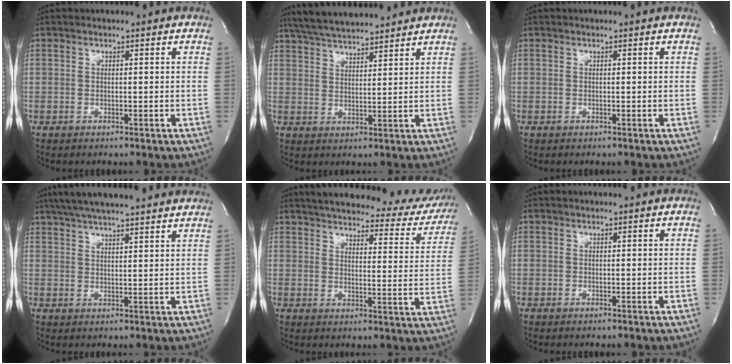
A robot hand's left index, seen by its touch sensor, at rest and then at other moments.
{"total": 12.2, "force": [11.1, 1.5, 4.9], "torque": [-0.093, 0.024, 0.180]}
{"total": 0.0}
{"total": 18.2, "force": [15.8, 1.8, 8.8], "torque": [-0.152, 0.045, 0.219]}
{"total": 25.8, "force": [23.3, 6.3, 9.1], "torque": [-0.129, -0.048, 0.265]}
{"total": 0.0}